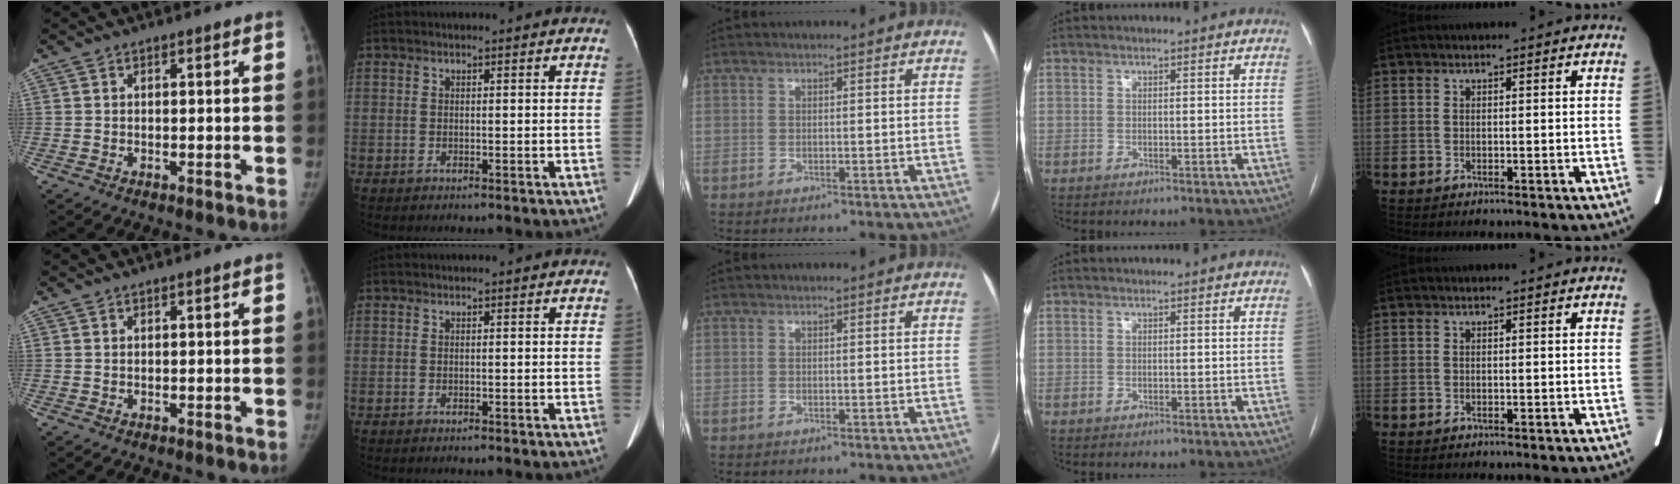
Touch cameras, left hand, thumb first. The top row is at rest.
{}